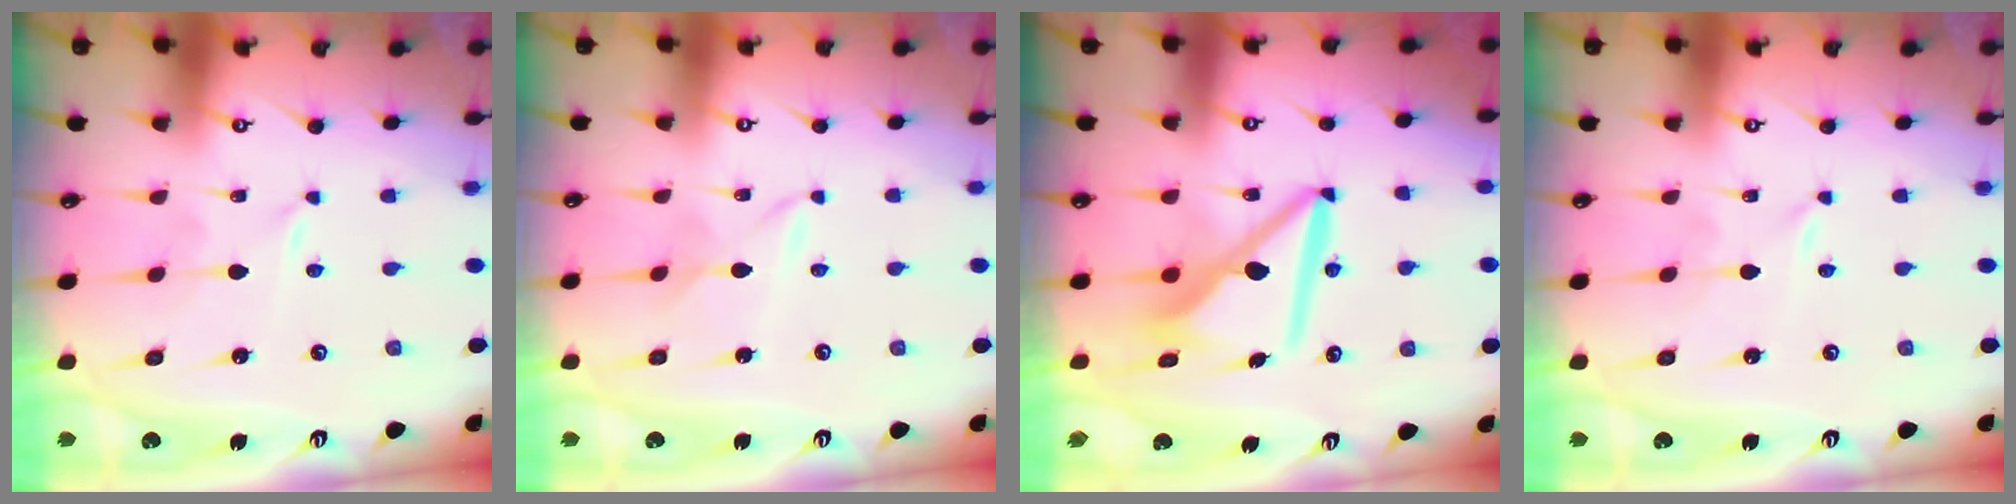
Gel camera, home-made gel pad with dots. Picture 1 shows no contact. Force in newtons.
{"total": 2.1, "press": 2.1, "slide": 0.3}
{"total": 10.1, "press": 10.1, "slide": 0.9}
{"total": 0.0}